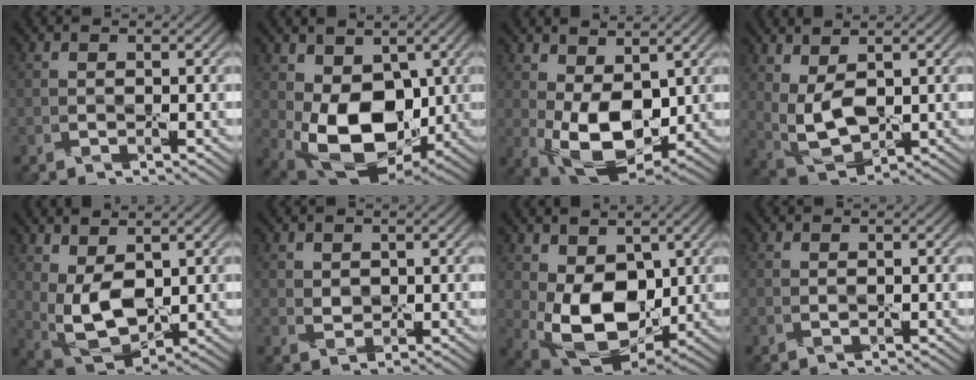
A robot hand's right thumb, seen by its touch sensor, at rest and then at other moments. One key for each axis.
{"total": 11.5, "fx": 0.4, "fy": 8.0, "fz": 8.3, "tx": -0.180, "ty": -0.027, "tz": 0.012}
{"total": 9.7, "fx": 0.7, "fy": 5.7, "fz": 7.8, "tx": -0.165, "ty": -0.009, "tz": 0.019}
{"total": 6.2, "fx": 1.7, "fy": 3.4, "fz": 4.9, "tx": -0.122, "ty": -0.003, "tz": 0.039}
{"total": 8.0, "fx": 2.0, "fy": 4.6, "fz": 6.2, "tx": -0.157, "ty": -0.002, "tz": 0.046}
{"total": 1.6, "fx": 0.9, "fy": 1.2, "fz": 0.3, "tx": -0.013, "ty": -0.002, "tz": 0.024}
{"total": 10.8, "fx": 1.1, "fy": 7.3, "fz": 7.9, "tx": -0.179, "ty": -0.019, "tz": 0.027}
{"total": 0.0}